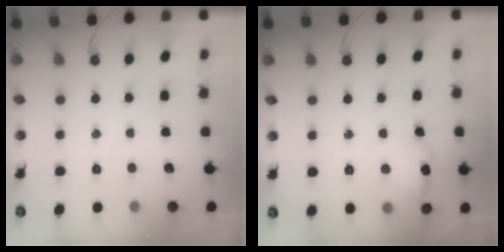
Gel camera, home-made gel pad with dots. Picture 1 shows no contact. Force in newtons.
{"total": 10.8, "press": 10.7, "slide": 0.9}